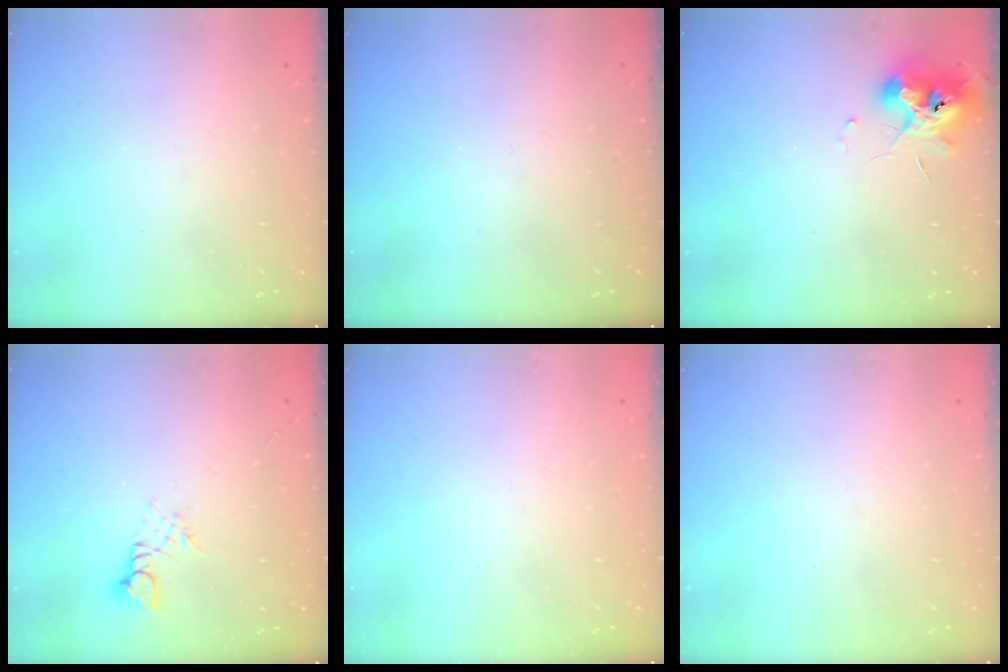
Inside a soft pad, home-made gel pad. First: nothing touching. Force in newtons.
{"total": 0.0}
{"total": 11.1, "press": 11.1, "slide": 0.6}
{"total": 2.6, "press": 2.6, "slide": 0.3}
{"total": 0.0}
{"total": 0.0}